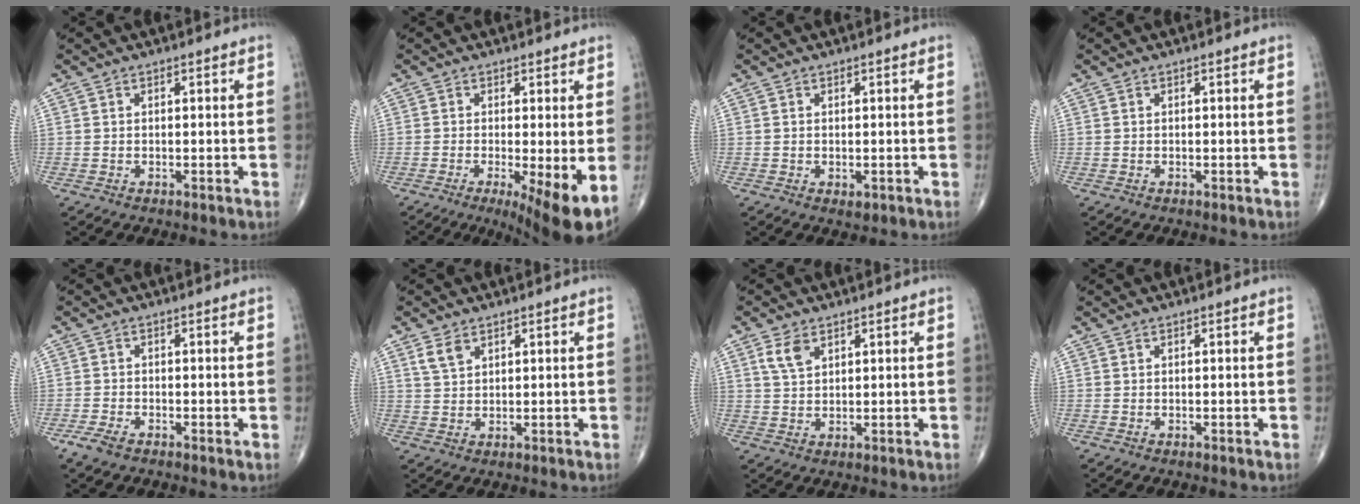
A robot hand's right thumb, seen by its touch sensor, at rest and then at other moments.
{"total": 9.5, "force": [-2.7, 1.9, 9.0], "torque": [-0.134, -0.022, -0.041]}
{"total": 1.3, "force": [-0.3, 0.8, 0.9], "torque": [-0.011, -0.003, -0.002]}
{"total": 0.0}
{"total": 3.0, "force": [-1.9, 1.3, 2.0], "torque": [-0.046, -0.001, -0.041]}
{"total": 3.3, "force": [2.0, 2.0, 1.8], "torque": [-0.031, -0.006, 0.046]}
{"total": 4.2, "force": [2.2, 2.4, 2.6], "torque": [-0.047, -0.005, 0.047]}
{"total": 0.0}